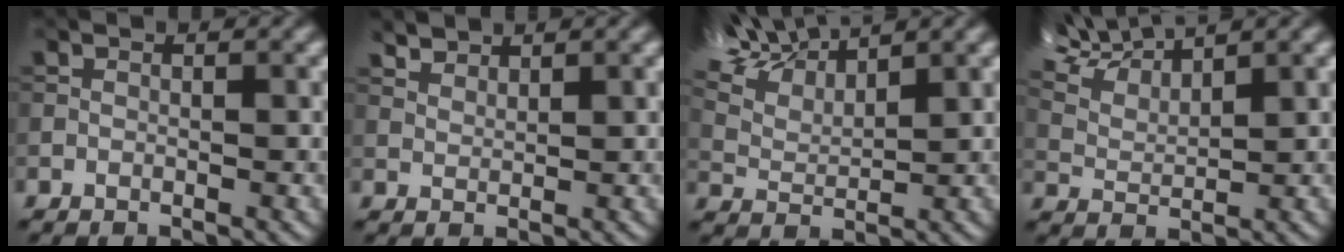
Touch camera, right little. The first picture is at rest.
{"total": 1.4, "force": [0.8, -0.8, -0.7], "torque": [-0.007, -0.011, 0.049]}
{"total": 7.1, "force": [6.3, 1.2, 3.0], "torque": [-0.098, 0.013, 0.123]}
{"total": 6.3, "force": [5.7, 0.8, 2.5], "torque": [-0.079, 0.015, 0.110]}